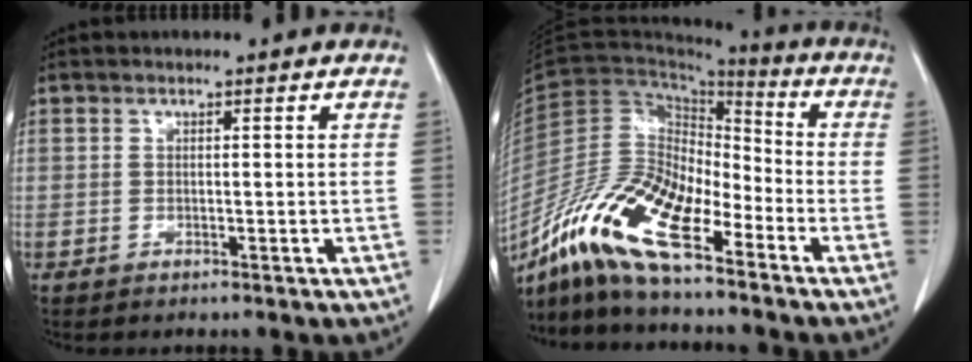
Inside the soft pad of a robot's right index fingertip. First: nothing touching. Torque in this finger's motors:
{"motor_torque": [1.38, -0.76, 1.05, 0.21]}